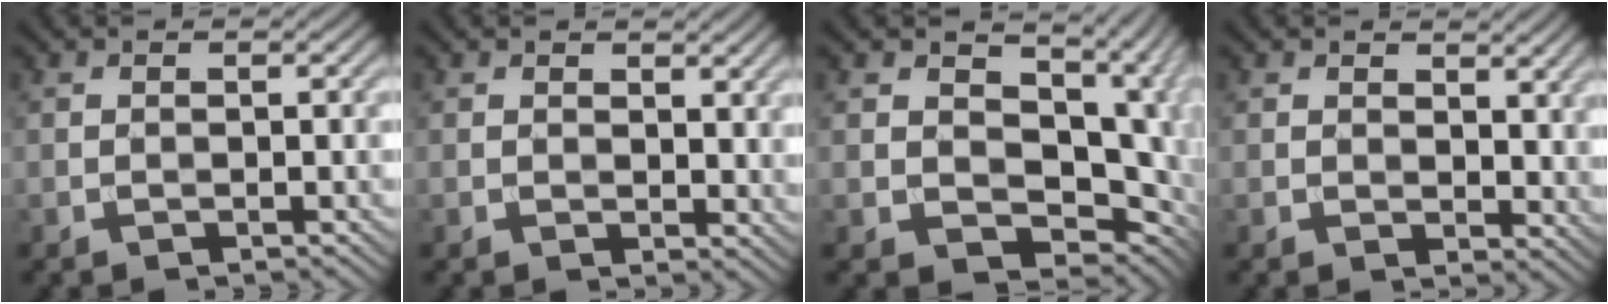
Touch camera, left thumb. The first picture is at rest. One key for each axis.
{"total": 2.5, "fx": 1.6, "fy": 1.5, "fz": 1.3, "tx": -0.022, "ty": -0.003, "tz": 0.030}
{"total": 13.1, "fx": 0.4, "fy": 8.7, "fz": 9.8, "tx": -0.132, "ty": -0.022, "tz": 0.020}
{"total": 4.2, "fx": 2.6, "fy": 2.6, "fz": 2.1, "tx": -0.043, "ty": -0.006, "tz": 0.047}